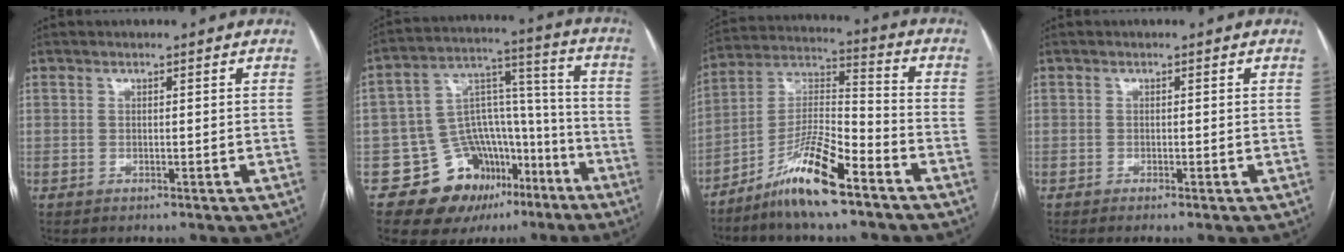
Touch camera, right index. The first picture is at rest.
{"total": 15.7, "force": [-8.9, 10.8, 7.1], "torque": [-0.098, 0.075, -0.129]}
{"total": 12.6, "force": [-8.3, 1.5, 9.3], "torque": [-0.180, -0.002, -0.156]}
{"total": 0.7, "force": [-0.5, -0.1, 0.5], "torque": [-0.011, -0.001, -0.009]}